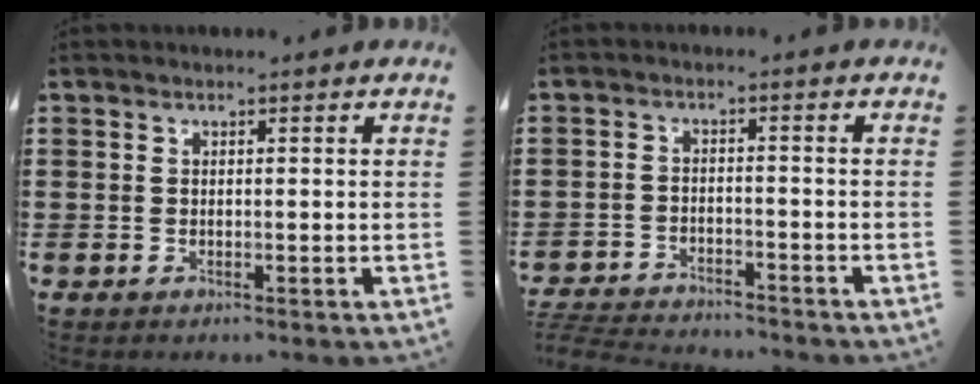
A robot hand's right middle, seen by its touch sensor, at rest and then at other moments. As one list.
[{"total": 4.1, "force": [-4.0, 0.5, 0.2], "torque": [-0.012, 0.003, -0.089]}]